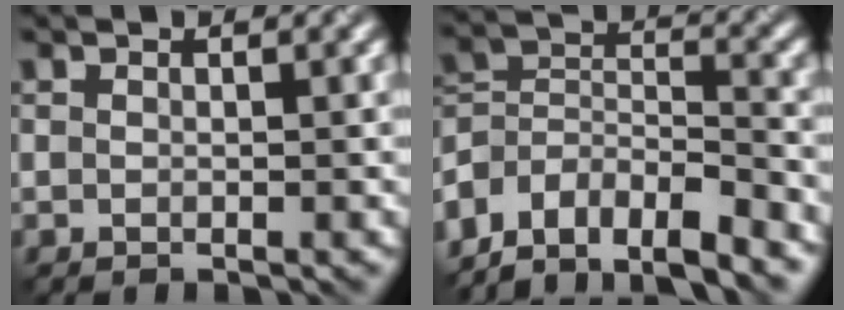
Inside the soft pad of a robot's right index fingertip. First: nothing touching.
{"total": 8.9, "force": [-7.1, 3.6, 3.9], "torque": [-0.074, 0.013, -0.122]}